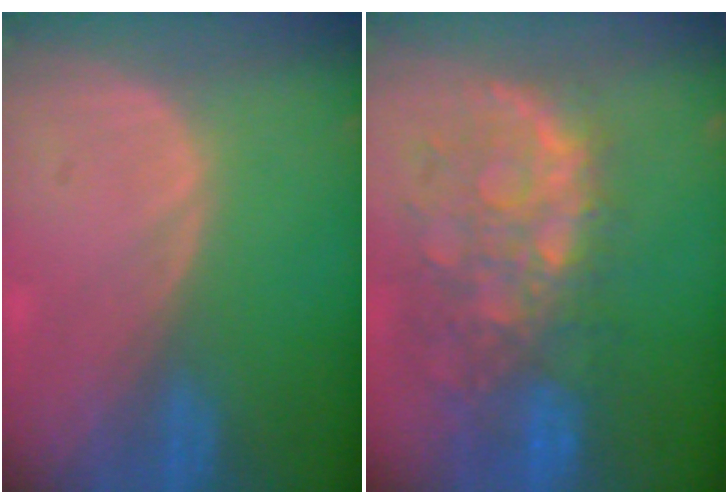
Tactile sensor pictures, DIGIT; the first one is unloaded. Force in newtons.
{"total": 11.2, "press": 9.6, "slide": 5.6}